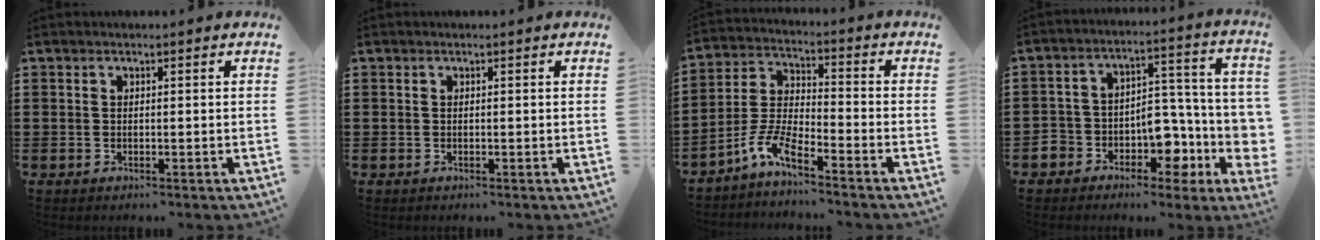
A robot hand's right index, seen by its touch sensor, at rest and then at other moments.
{"total": 0.0}
{"total": 6.3, "force": [-5.2, 0.9, 3.4], "torque": [-0.094, -0.010, -0.107]}
{"total": 7.6, "force": [-2.8, 6.2, 3.3], "torque": [-0.056, -0.012, -0.045]}